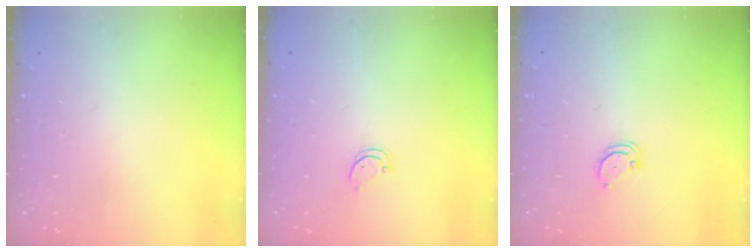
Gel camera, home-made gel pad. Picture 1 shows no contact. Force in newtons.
{"total": 2.6, "press": 2.6, "slide": 0.3}
{"total": 2.7, "press": 2.7, "slide": 0.2}